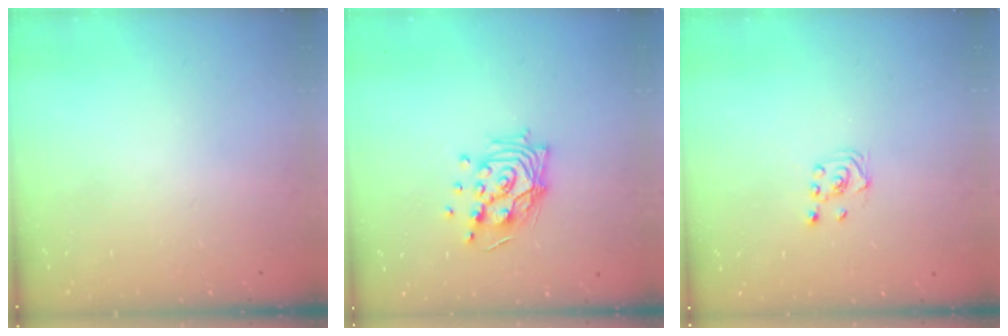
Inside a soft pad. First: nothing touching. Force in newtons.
{"total": 14.4, "press": 13.6, "slide": 4.7}
{"total": 2.3, "press": 2.2, "slide": 0.7}